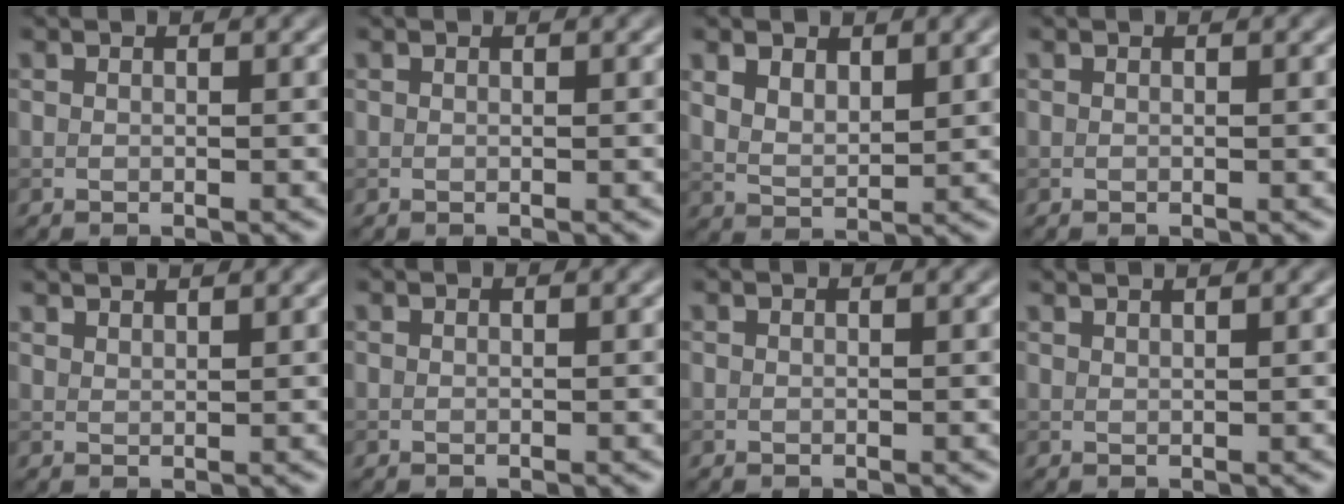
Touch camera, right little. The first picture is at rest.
{"total": 0.0}
{"total": 3.0, "force": [1.7, 1.6, 1.9], "torque": [-0.043, -0.004, 0.038]}
{"total": 0.0}
{"total": 1.9, "force": [1.8, 0.3, 0.6], "torque": [0.001, 0.000, 0.019]}
{"total": 0.0}
{"total": 0.0}
{"total": 2.6, "force": [1.9, 1.0, 1.5], "torque": [-0.001, 0.008, -0.002]}